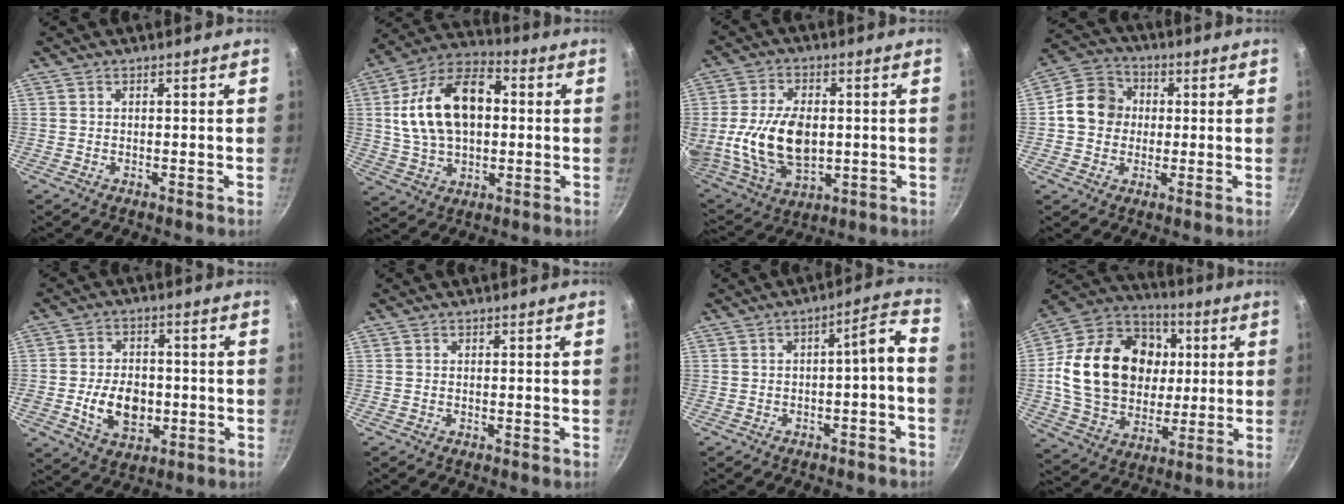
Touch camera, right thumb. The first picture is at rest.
{"total": 18.9, "force": [2.3, 12.0, 14.4], "torque": [-0.236, 0.026, 0.029]}
{"total": 17.1, "force": [-0.1, 10.8, 13.2], "torque": [-0.236, -0.008, 0.011]}
{"total": 9.7, "force": [0.3, 8.7, 4.4], "torque": [-0.044, 0.017, -0.017]}
{"total": 10.2, "force": [-1.8, 7.2, 7.0], "torque": [-0.092, 0.009, -0.025]}
{"total": 0.0}
{"total": 6.0, "force": [-2.0, 1.6, 5.5], "torque": [-0.084, 0.046, -0.017]}
{"total": 25.8, "force": [3.5, 19.6, 16.3], "torque": [-0.268, 0.015, 0.065]}